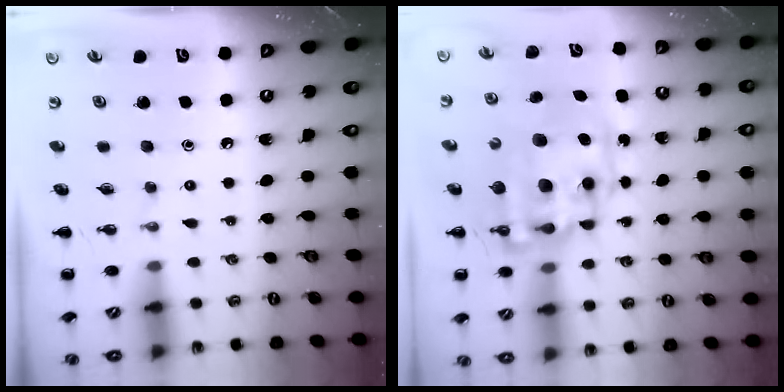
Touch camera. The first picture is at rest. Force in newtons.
{"total": 15.5, "press": 15.1, "slide": 3.3}